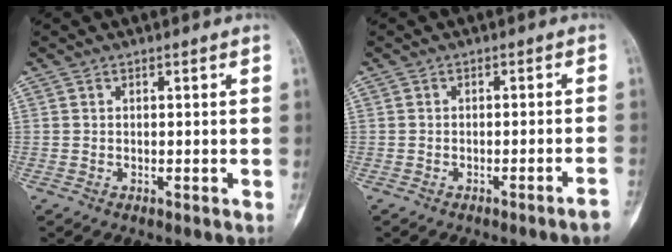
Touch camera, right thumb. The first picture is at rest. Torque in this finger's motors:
{"motor_torque": [0.47, 0.38, 0.26, -0.13, 0.02]}